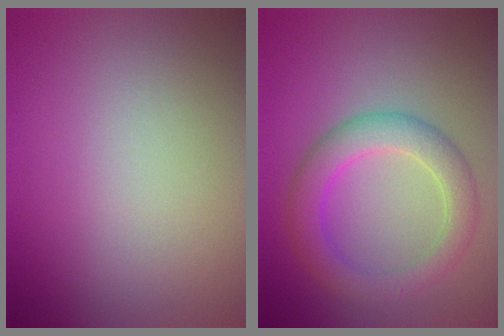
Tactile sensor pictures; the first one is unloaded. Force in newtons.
{"total": 4.3, "press": 4.3, "slide": 0.1}